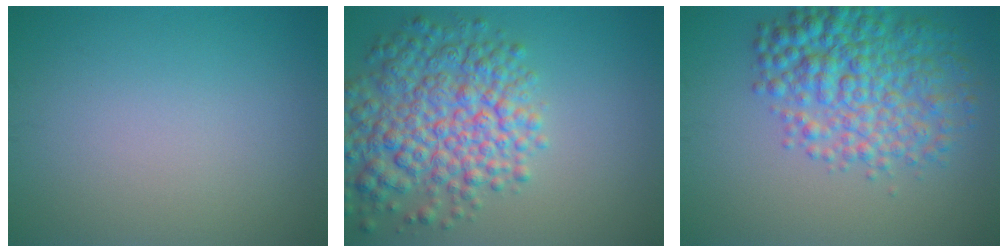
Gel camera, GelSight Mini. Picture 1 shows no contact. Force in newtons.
{"total": 8.0, "press": 8.0, "slide": 0.2}
{"total": 7.1, "press": 7.1, "slide": 0.1}